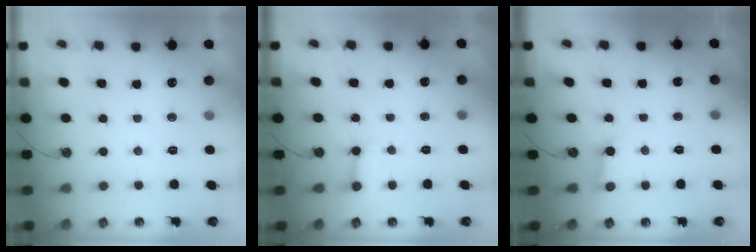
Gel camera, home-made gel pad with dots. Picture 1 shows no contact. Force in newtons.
{"total": 4.4, "press": 4.3, "slide": 0.5}
{"total": 2.7, "press": 2.7, "slide": 0.1}